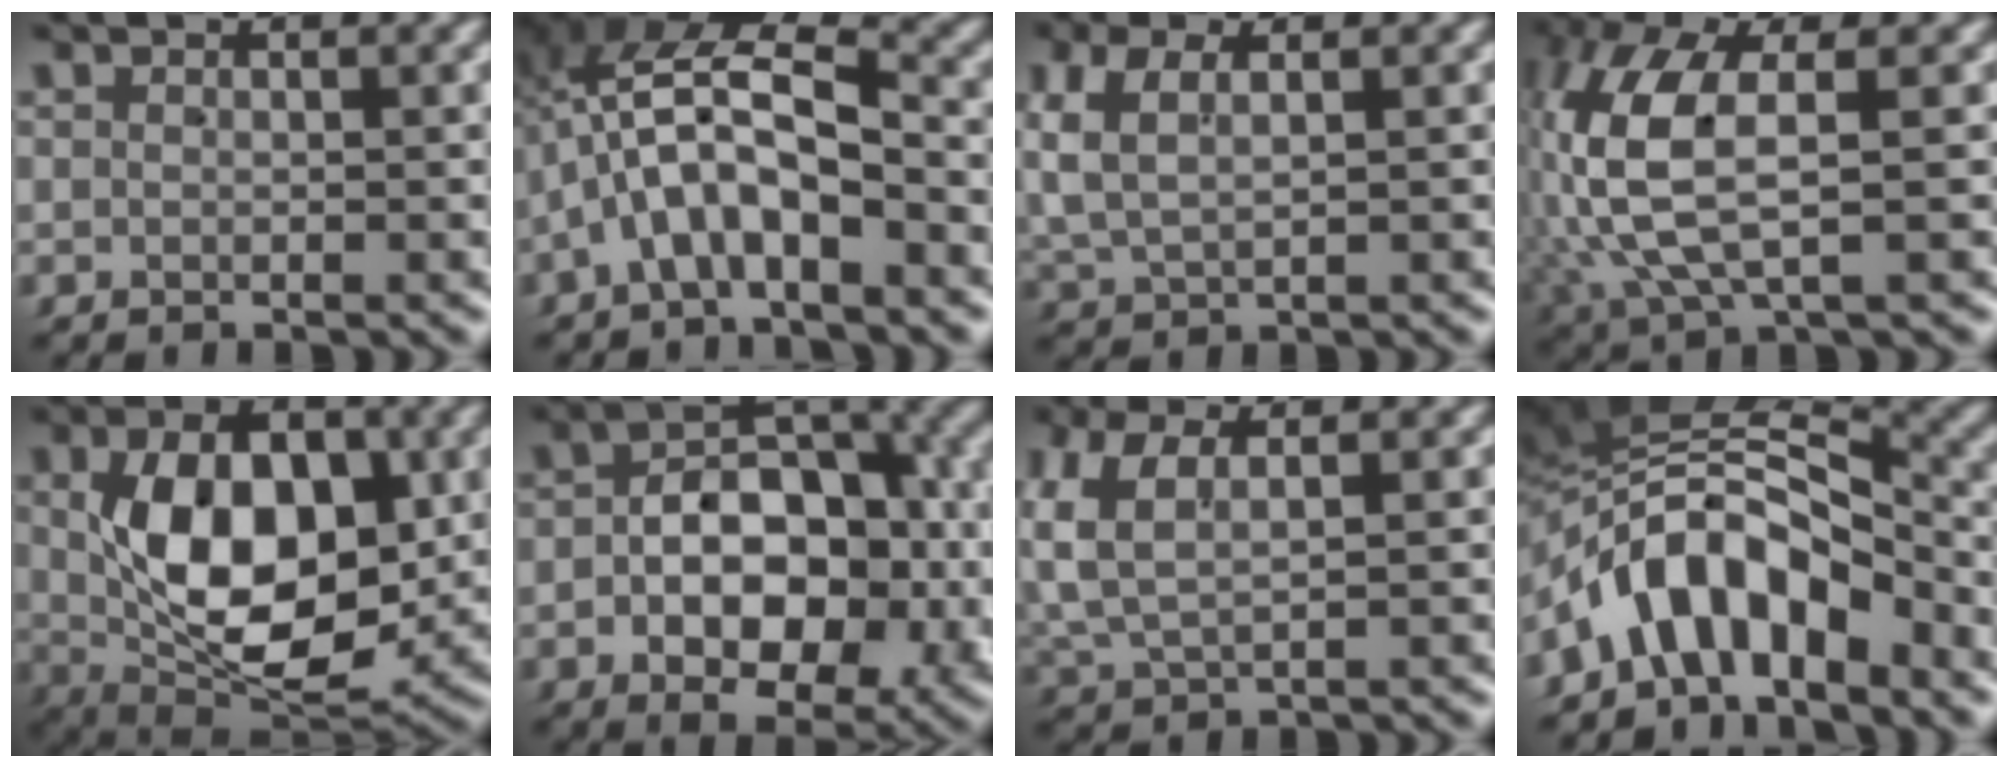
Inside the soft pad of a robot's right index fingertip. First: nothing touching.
{"total": 8.2, "force": [1.0, 5.5, 6.0], "torque": [-0.134, -0.005, 0.007]}
{"total": 4.6, "force": [1.2, 3.4, 2.8], "torque": [-0.087, -0.004, 0.025]}
{"total": 8.6, "force": [1.2, 4.5, 7.3], "torque": [-0.187, -0.011, 0.035]}
{"total": 12.1, "force": [0.1, 6.8, 10.0], "torque": [-0.158, -0.021, 0.010]}
{"total": 9.6, "force": [-1.4, 6.7, 6.8], "torque": [-0.106, -0.007, -0.022]}
{"total": 5.3, "force": [1.3, 3.8, 3.5], "torque": [-0.108, -0.004, 0.028]}
{"total": 11.5, "force": [-0.5, 7.8, 8.4], "torque": [-0.169, 0.000, -0.020]}